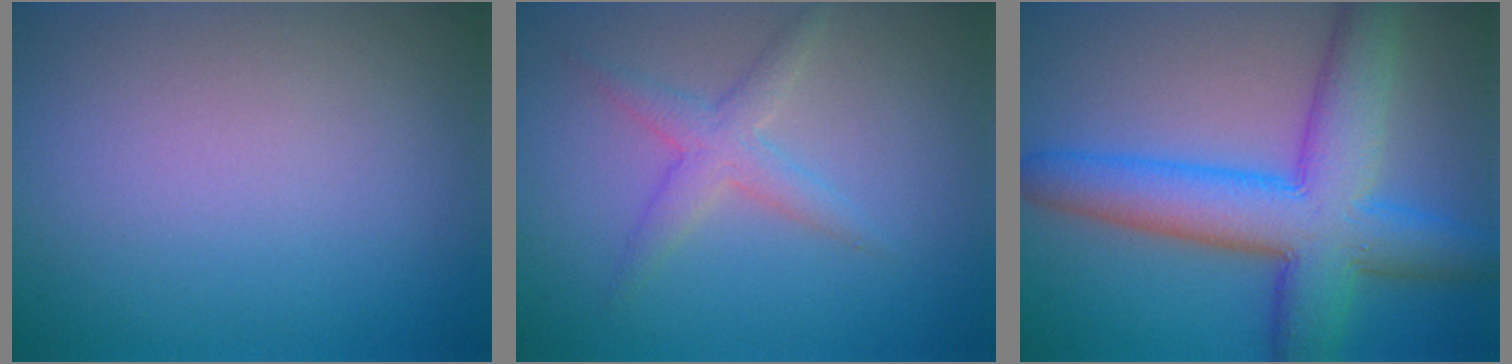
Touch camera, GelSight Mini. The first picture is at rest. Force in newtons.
{"total": 2.4, "press": 2.4, "slide": 0.1}
{"total": 9.3, "press": 9.3, "slide": 0.4}